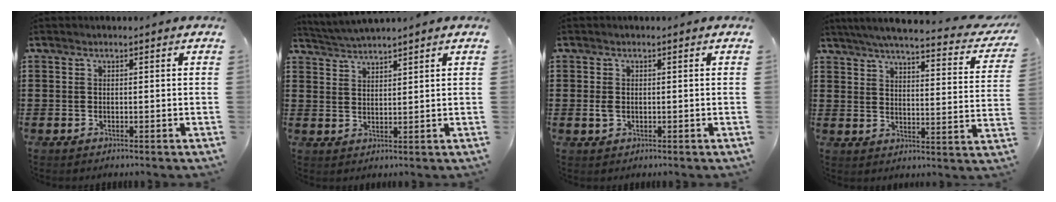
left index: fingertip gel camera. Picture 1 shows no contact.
{"total": 2.5, "force": [2.4, -0.5, -0.2], "torque": [-0.005, -0.007, 0.045]}
{"total": 1.4, "force": [0.0, 1.0, 1.0], "torque": [-0.030, 0.002, -0.004]}
{"total": 5.7, "force": [4.9, -0.2, 2.8], "torque": [-0.067, -0.034, 0.079]}